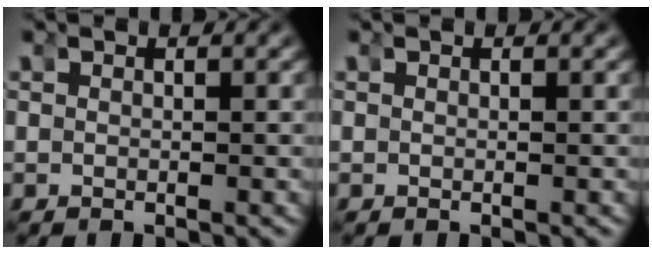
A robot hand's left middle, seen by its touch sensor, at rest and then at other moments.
{"total": 0.0}